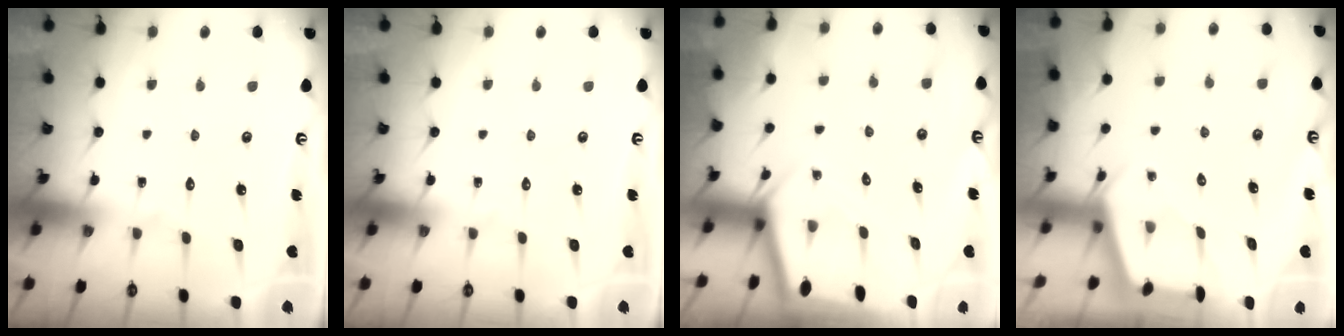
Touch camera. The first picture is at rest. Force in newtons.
{"total": 0.0}
{"total": 2.7, "press": 2.7, "slide": 0.3}
{"total": 2.4, "press": 2.4, "slide": 0.3}